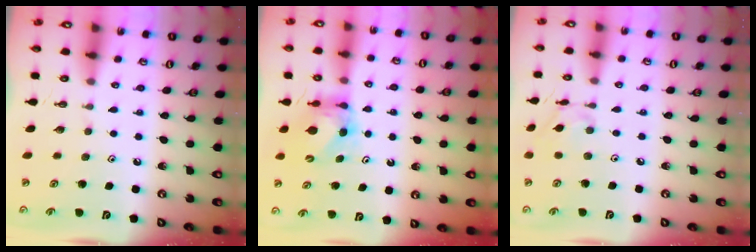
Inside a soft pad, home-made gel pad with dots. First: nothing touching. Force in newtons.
{"total": 6.1, "press": 6.1, "slide": 0.4}
{"total": 5.9, "press": 5.9, "slide": 0.5}